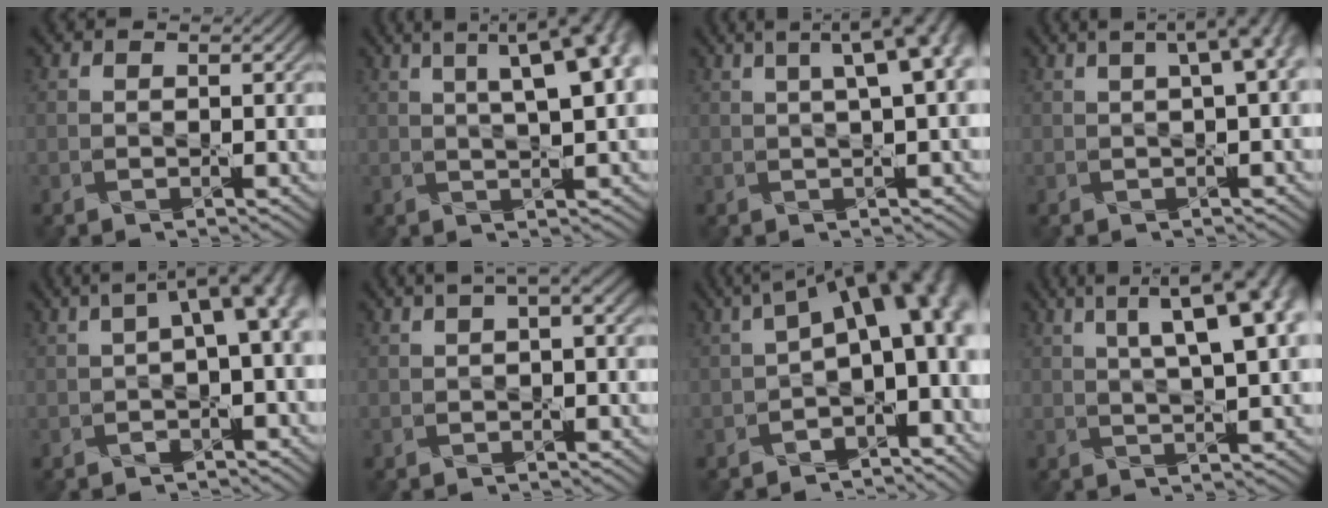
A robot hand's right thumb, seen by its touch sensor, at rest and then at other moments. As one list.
[{"total": 12.8, "force": [4.5, 4.6, 11.1], "torque": [-0.130, 0.054, 0.049]}, {"total": 9.0, "force": [2.8, 2.8, 8.1], "torque": [-0.074, 0.043, 0.017]}, {"total": 6.7, "force": [2.0, 2.2, 6.1], "torque": [-0.057, 0.031, 0.019]}, {"total": 7.2, "force": [0.6, 2.6, 6.7], "torque": [-0.094, 0.013, 0.009]}, {"total": 3.0, "force": [0.9, 0.7, 2.8], "torque": [-0.046, 0.011, 0.011]}, {"total": 13.7, "force": [0.0, 7.1, 11.7], "torque": [-0.152, -0.006, 0.018]}, {"total": 12.7, "force": [4.8, 4.2, 11.0], "torque": [-0.145, 0.045, 0.054]}]